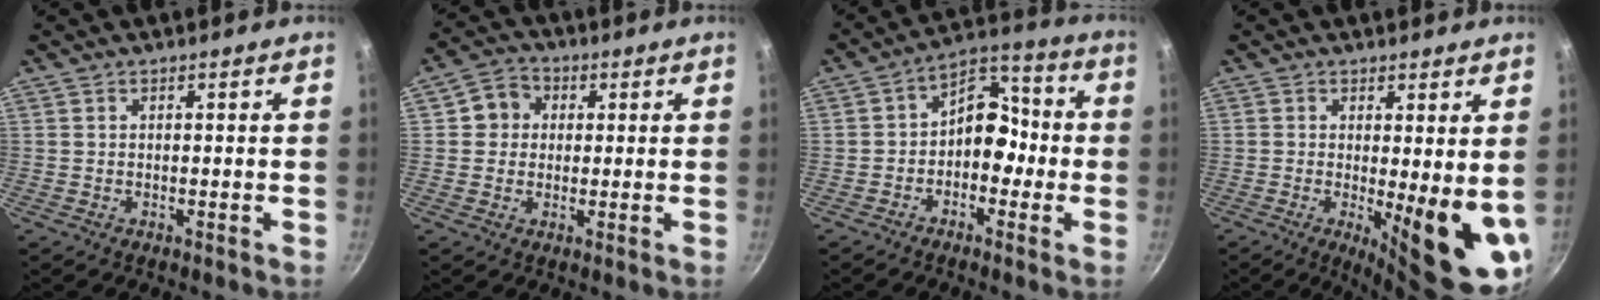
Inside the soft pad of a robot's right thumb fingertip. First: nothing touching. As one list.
[{"total": 5.7, "force": [1.0, 5.2, 2.1], "torque": [0.002, 0.007, 0.005]}, {"total": 9.4, "force": [-1.7, 6.7, 6.4], "torque": [-0.041, 0.048, -0.045]}, {"total": 11.0, "force": [-0.7, 3.3, 10.5], "torque": [-0.120, -0.028, -0.002]}]